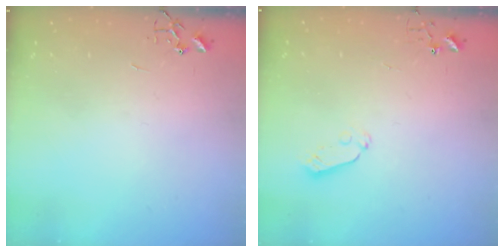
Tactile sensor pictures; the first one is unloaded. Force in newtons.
{"total": 5.0, "press": 5.0, "slide": 0.4}